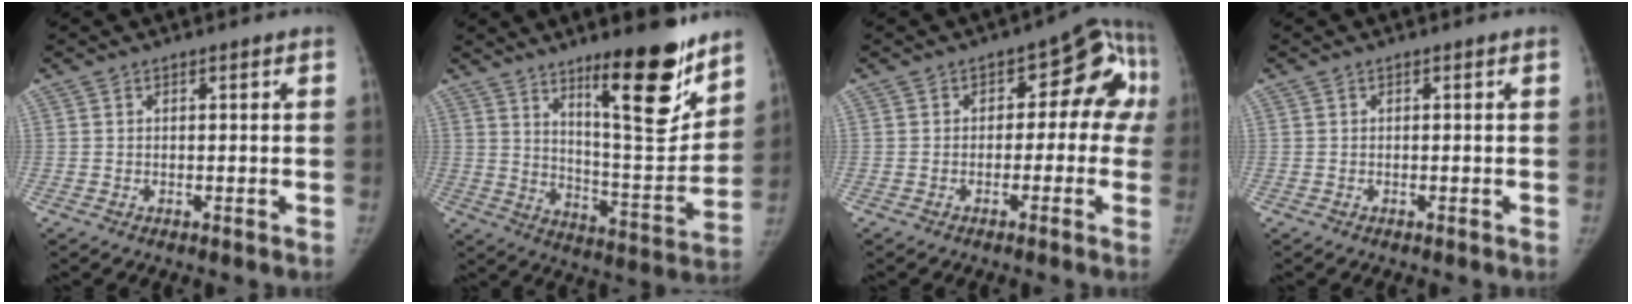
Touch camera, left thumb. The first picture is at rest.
{"total": 18.4, "force": [12.0, 4.2, 13.3], "torque": [-0.154, -0.093, 0.195]}
{"total": 10.3, "force": [0.0, 6.8, 7.7], "torque": [-0.032, 0.037, -0.016]}
{"total": 0.0}